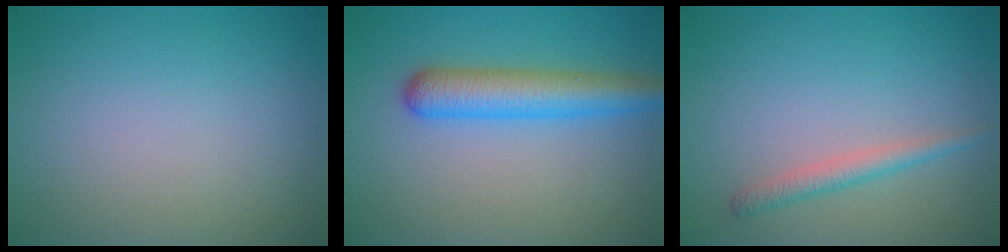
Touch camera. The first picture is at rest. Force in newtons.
{"total": 4.7, "press": 4.7, "slide": 0.1}
{"total": 1.8, "press": 1.8, "slide": 0.1}